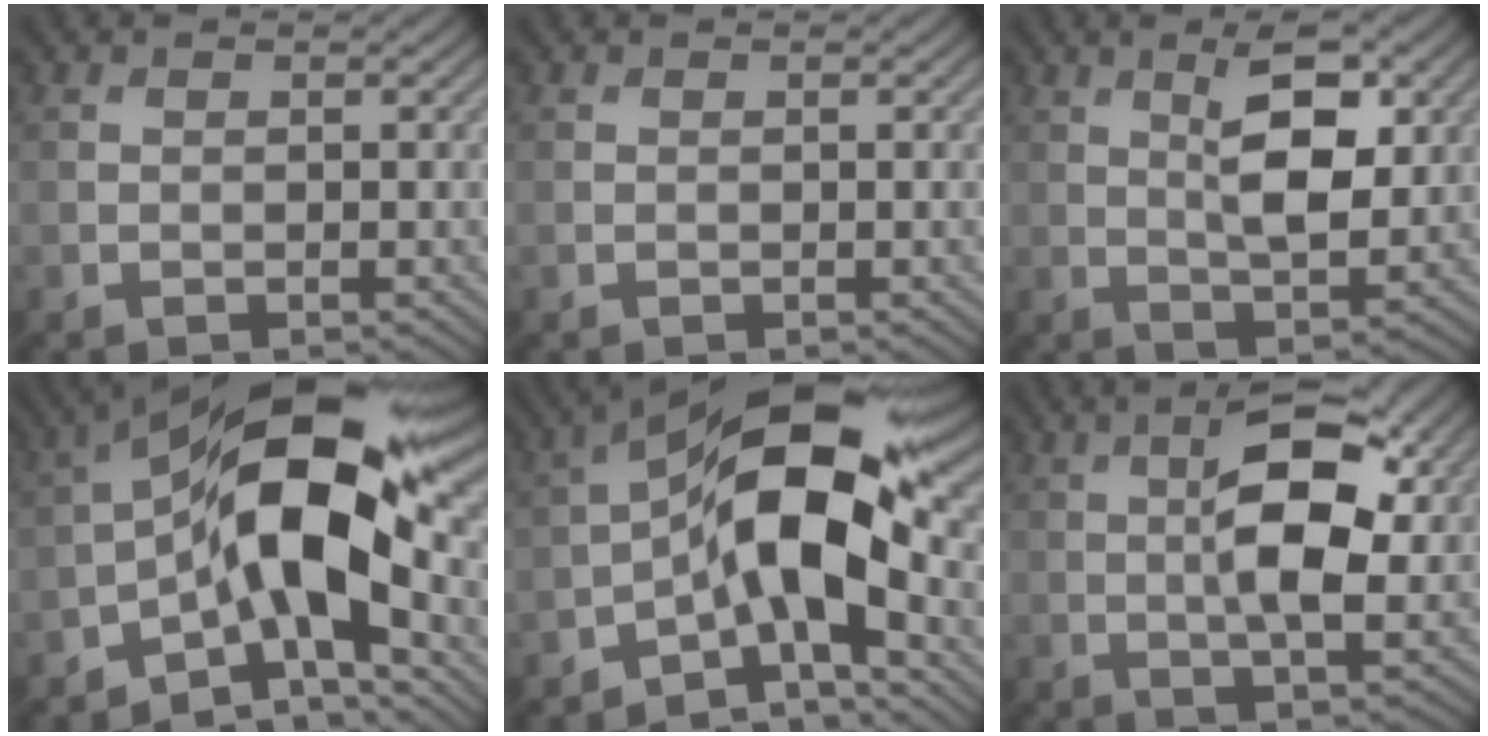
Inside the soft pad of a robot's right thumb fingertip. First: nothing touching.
{"total": 0.0}
{"total": 7.3, "force": [2.0, 2.6, 6.5], "torque": [-0.105, 0.002, 0.034]}
{"total": 14.7, "force": [-3.3, 5.8, 13.0], "torque": [-0.195, 0.016, -0.074]}
{"total": 13.1, "force": [-2.9, 5.0, 11.7], "torque": [-0.189, 0.015, -0.067]}
{"total": 9.5, "force": [1.5, 3.5, 8.8], "torque": [-0.153, 0.006, 0.022]}